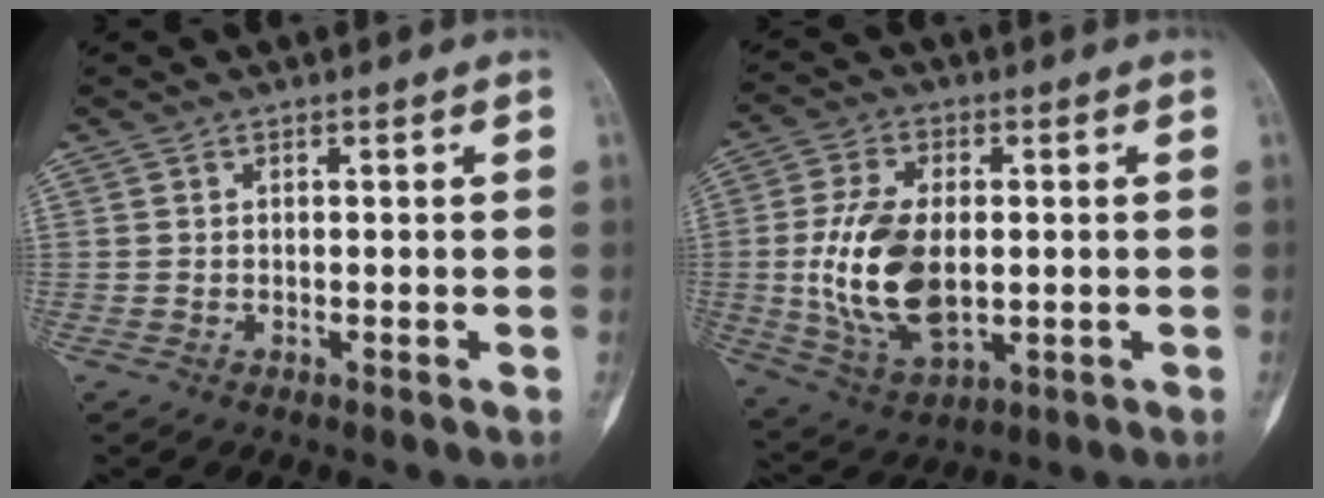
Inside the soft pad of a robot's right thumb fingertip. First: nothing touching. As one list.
[{"total": 15.7, "force": [-0.5, 9.1, 12.8], "torque": [-0.247, -0.004, 0.004]}]